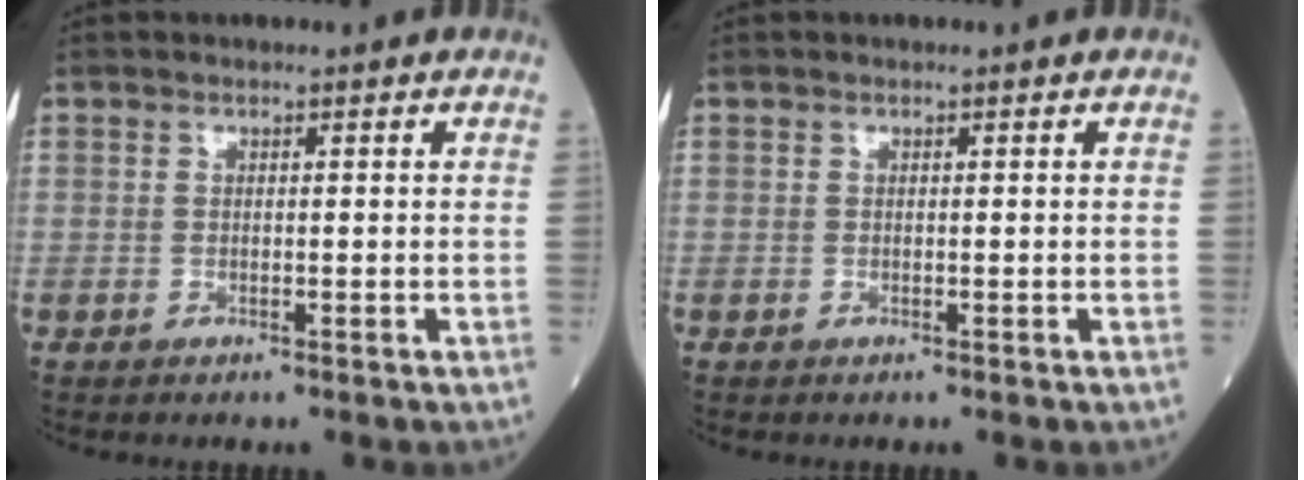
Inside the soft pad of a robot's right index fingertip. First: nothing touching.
{"total": 0.0}